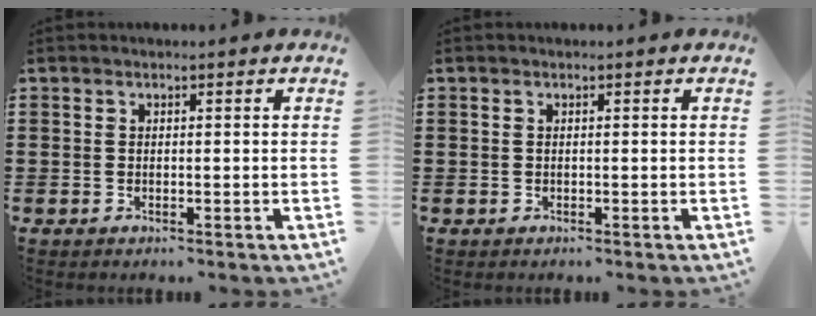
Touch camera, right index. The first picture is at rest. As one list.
[{"total": 0.0}]